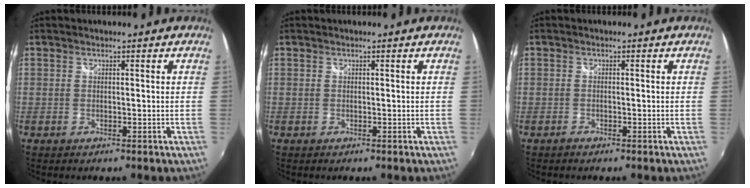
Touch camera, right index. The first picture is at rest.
{"total": 0.0}
{"total": 0.6, "force": [-0.5, 0.2, 0.2], "torque": [-0.002, -0.001, -0.012]}